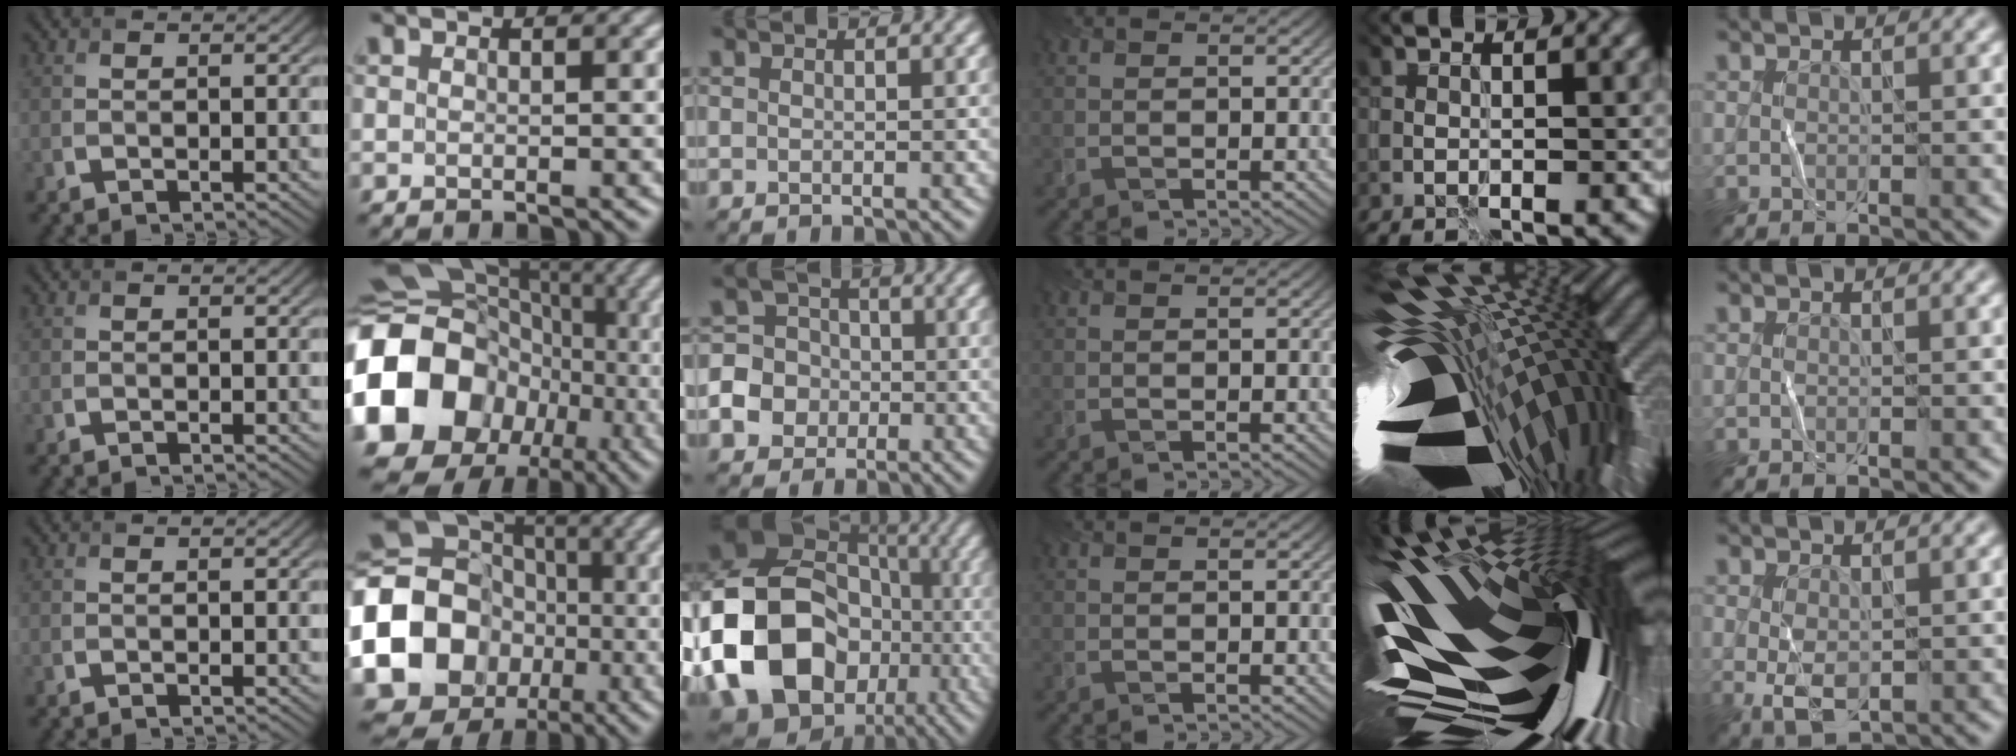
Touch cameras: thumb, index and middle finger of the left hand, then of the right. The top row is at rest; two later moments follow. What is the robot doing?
{"motion": "fold", "object": "coffee filter"}